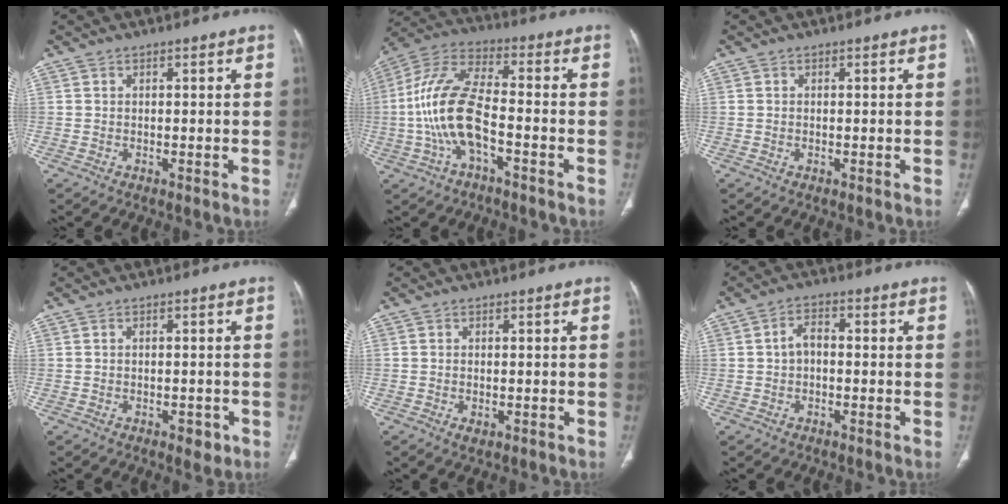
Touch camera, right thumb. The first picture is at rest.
{"total": 14.0, "force": [-3.3, 5.8, 12.4], "torque": [-0.269, 0.040, -0.066]}
{"total": 0.0}
{"total": 2.7, "force": [-1.3, 1.6, 1.8], "torque": [-0.014, 0.004, -0.012]}
{"total": 1.6, "force": [-0.6, 0.9, 1.2], "torque": [-0.022, 0.000, -0.006]}
{"total": 3.7, "force": [-0.2, 2.5, 2.8], "torque": [-0.042, 0.017, -0.010]}